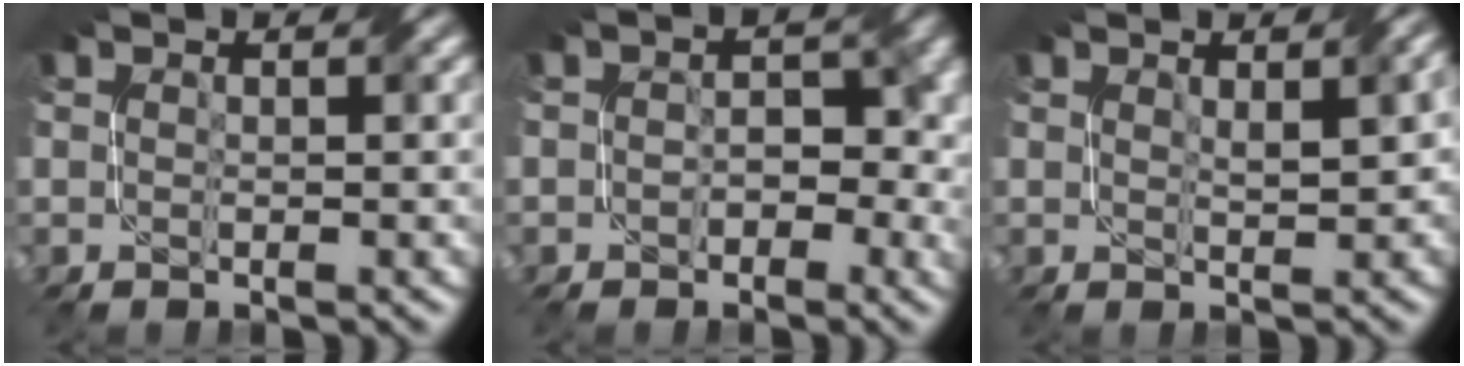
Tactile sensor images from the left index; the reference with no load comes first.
{"total": 3.2, "force": [-0.7, 2.4, 2.0], "torque": [-0.011, 0.000, -0.004]}
{"total": 2.2, "force": [1.0, 0.6, 1.9], "torque": [-0.023, 0.008, 0.026]}